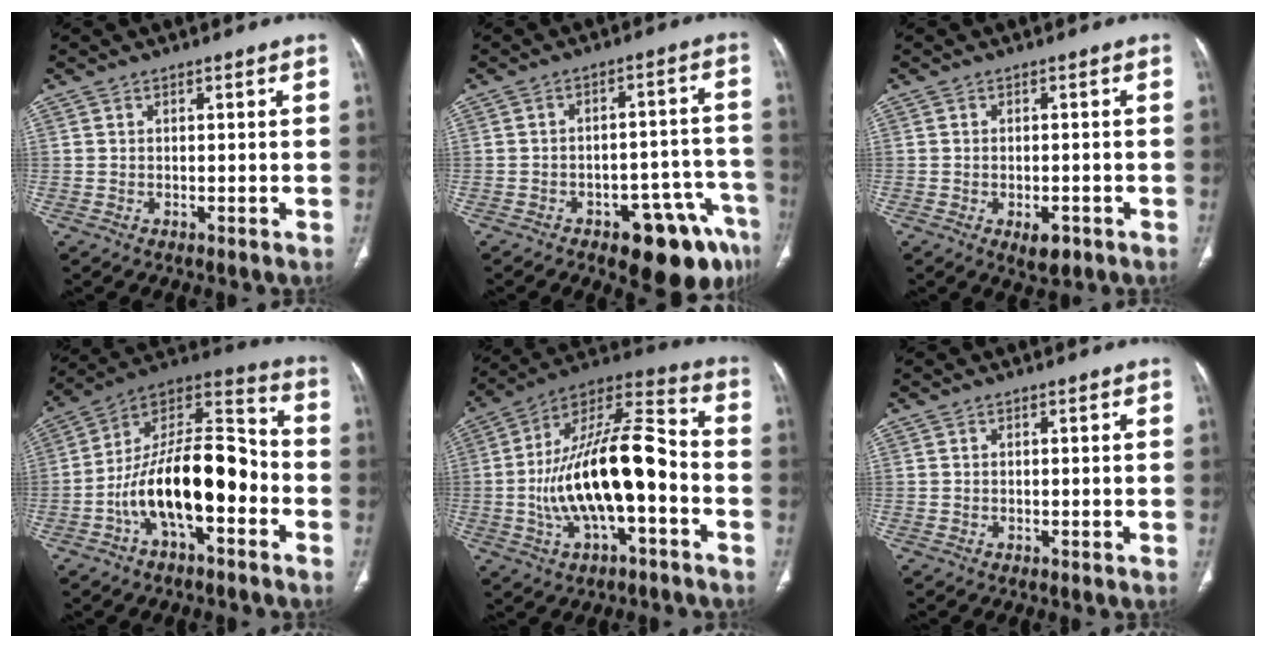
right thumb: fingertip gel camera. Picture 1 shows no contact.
{"total": 14.2, "force": [-8.5, 5.8, 9.7], "torque": [-0.075, 0.063, -0.107]}
{"total": 3.8, "force": [-1.7, 1.9, 2.7], "torque": [-0.034, 0.005, -0.017]}
{"total": 19.8, "force": [-5.7, 9.0, 16.7], "torque": [-0.269, 0.072, -0.098]}
{"total": 21.0, "force": [-4.1, 8.3, 18.8], "torque": [-0.338, 0.049, -0.069]}
{"total": 0.0}